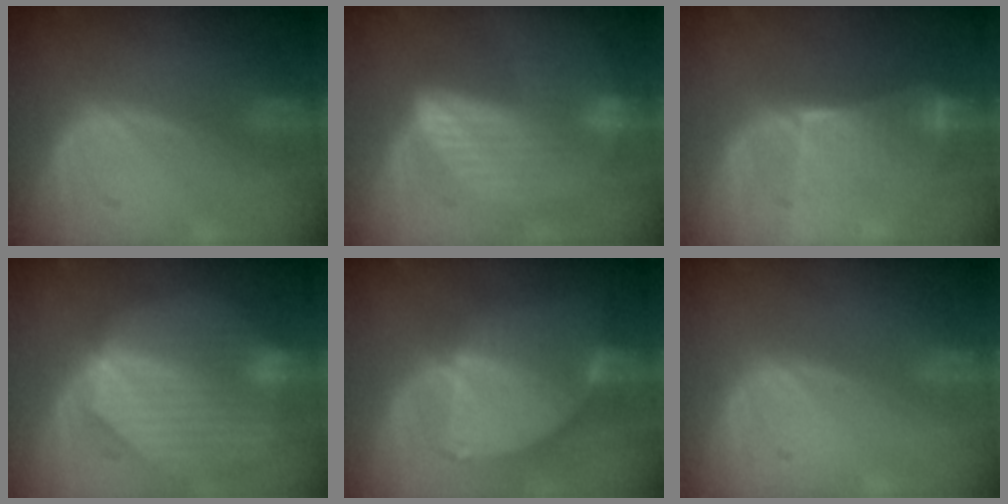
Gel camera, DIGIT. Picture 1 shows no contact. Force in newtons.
{"total": 6.7, "press": 6.3, "slide": 2.4}
{"total": 6.5, "press": 6.2, "slide": 2.0}
{"total": 10.0, "press": 8.8, "slide": 4.7}
{"total": 8.5, "press": 7.5, "slide": 4.1}
{"total": 0.0}